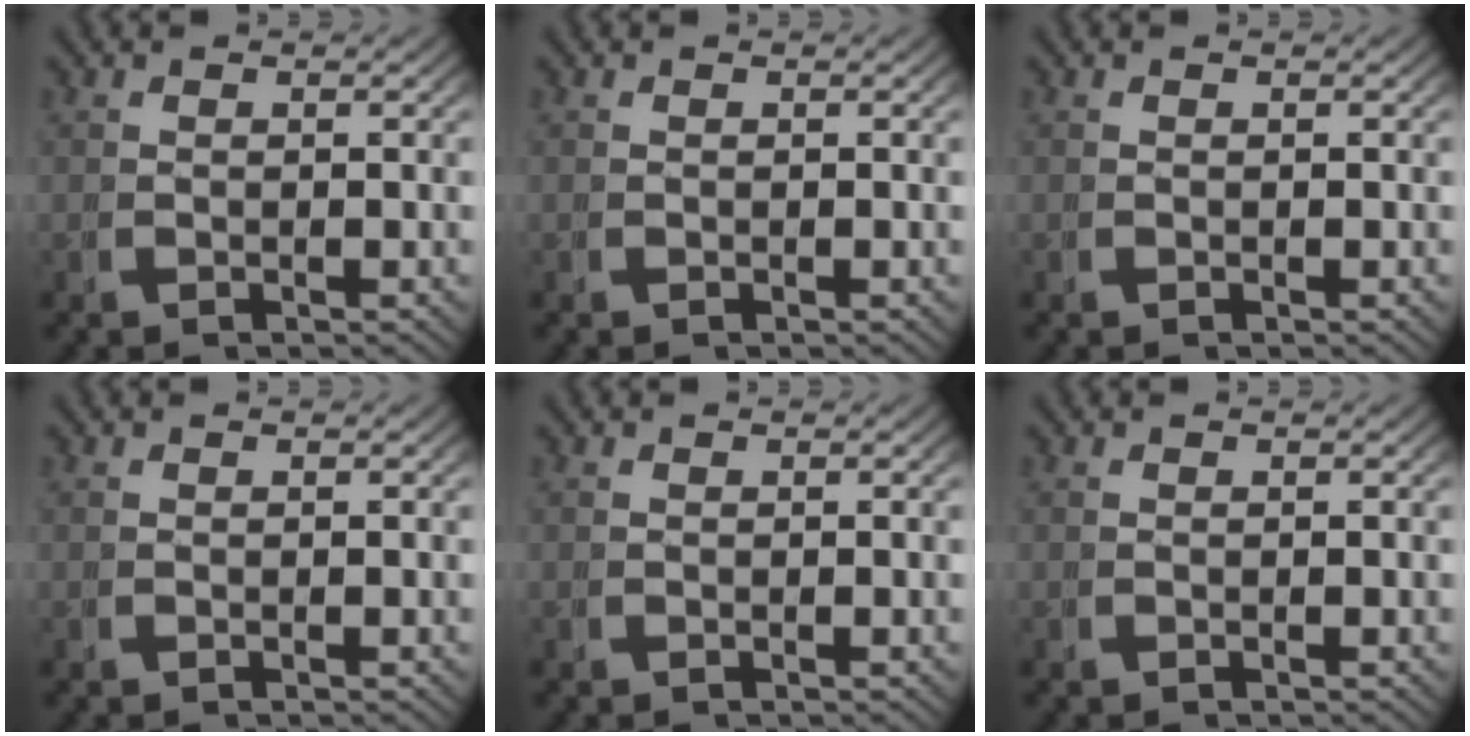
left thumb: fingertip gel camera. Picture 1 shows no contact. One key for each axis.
{"total": 0.0}
{"total": 0.0}
{"total": 0.0}
{"total": 0.0}
{"total": 0.0}